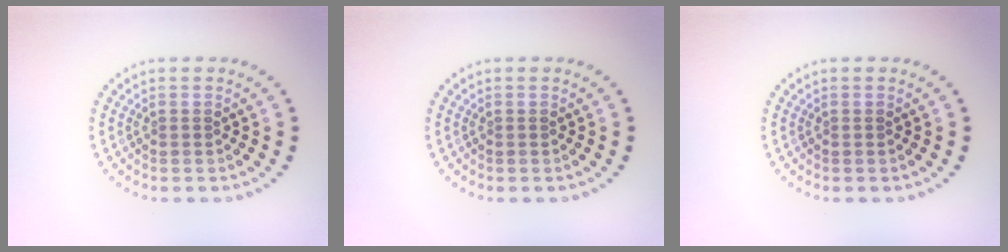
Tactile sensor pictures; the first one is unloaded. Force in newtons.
{"total": 0.0}
{"total": 0.0}